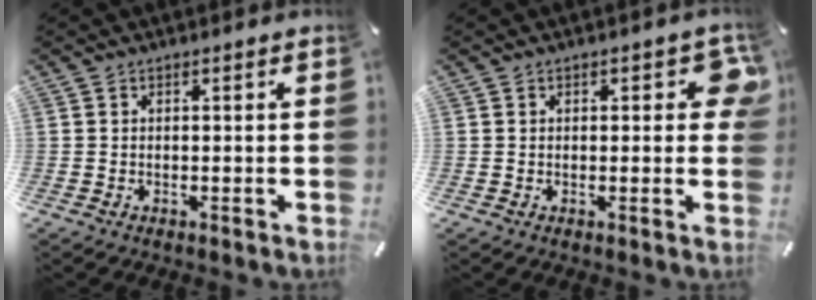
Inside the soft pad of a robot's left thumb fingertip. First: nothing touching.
{"total": 4.5, "force": [1.3, 2.2, 3.6], "torque": [-0.042, -0.002, 0.016]}